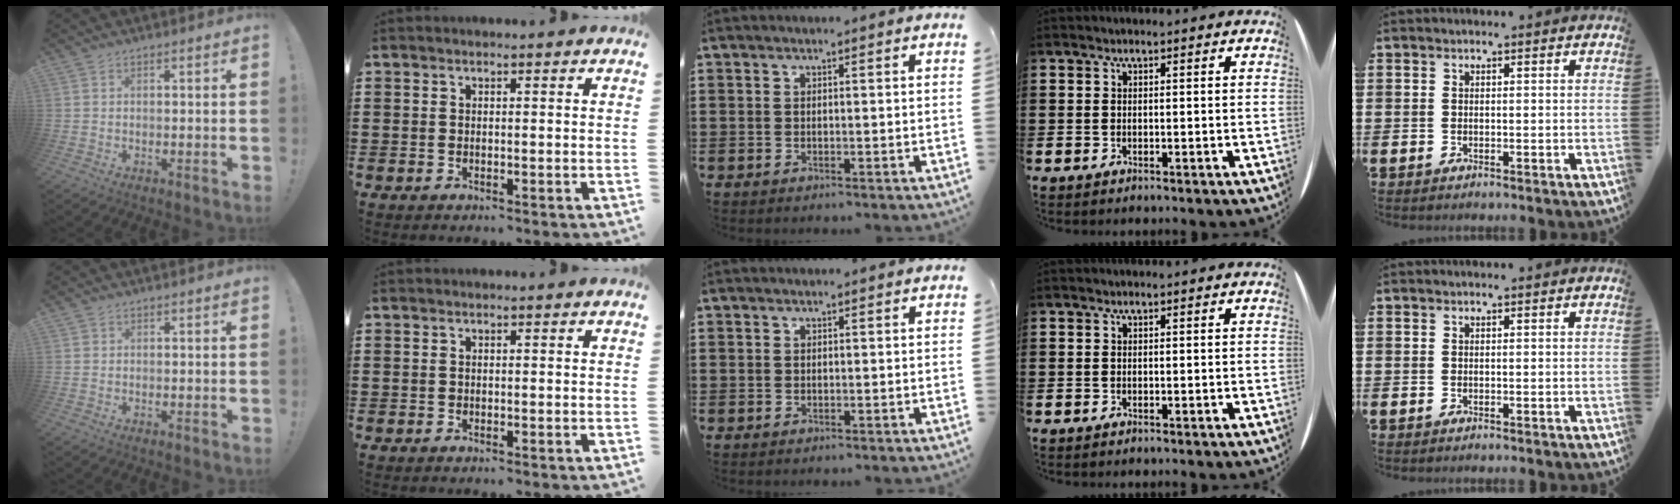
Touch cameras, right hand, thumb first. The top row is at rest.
{"thumb": {"total": 0.5, "force": [0.2, 0.5, -0.1], "torque": [0.001, 0.000, 0.005]}}